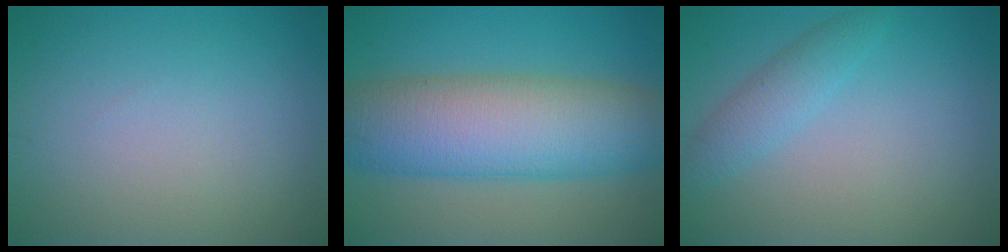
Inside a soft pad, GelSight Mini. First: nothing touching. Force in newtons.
{"total": 11.2, "press": 11.2, "slide": 0.4}
{"total": 2.3, "press": 2.3, "slide": 0.2}